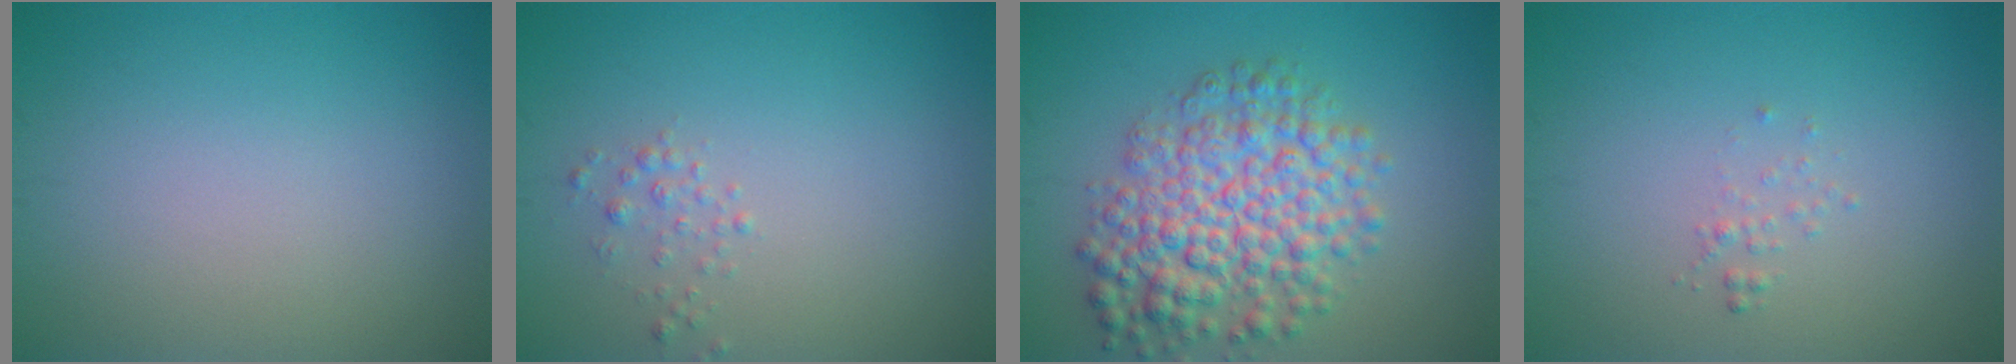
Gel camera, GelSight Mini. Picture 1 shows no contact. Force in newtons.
{"total": 0.9, "press": 0.9, "slide": 0.0}
{"total": 7.2, "press": 7.2, "slide": 0.2}
{"total": 0.6, "press": 0.6, "slide": 0.1}